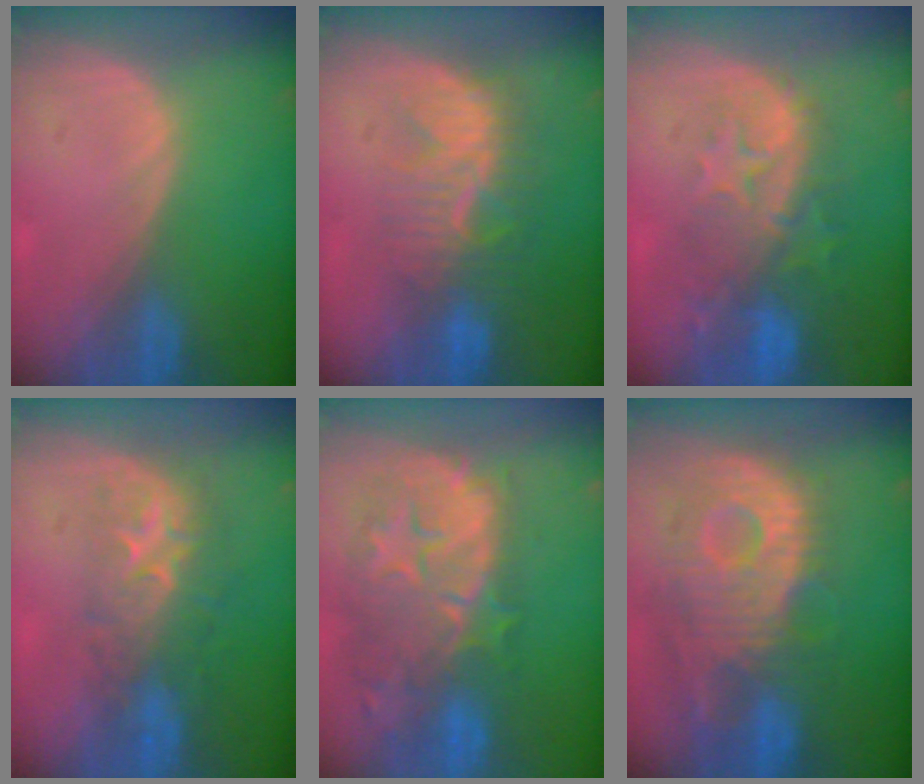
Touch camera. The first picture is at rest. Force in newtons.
{"total": 8.3, "press": 7.9, "slide": 2.3}
{"total": 10.3, "press": 8.9, "slide": 5.1}
{"total": 8.1, "press": 7.7, "slide": 2.5}
{"total": 12.2, "press": 11.0, "slide": 5.2}
{"total": 12.2, "press": 10.9, "slide": 5.6}